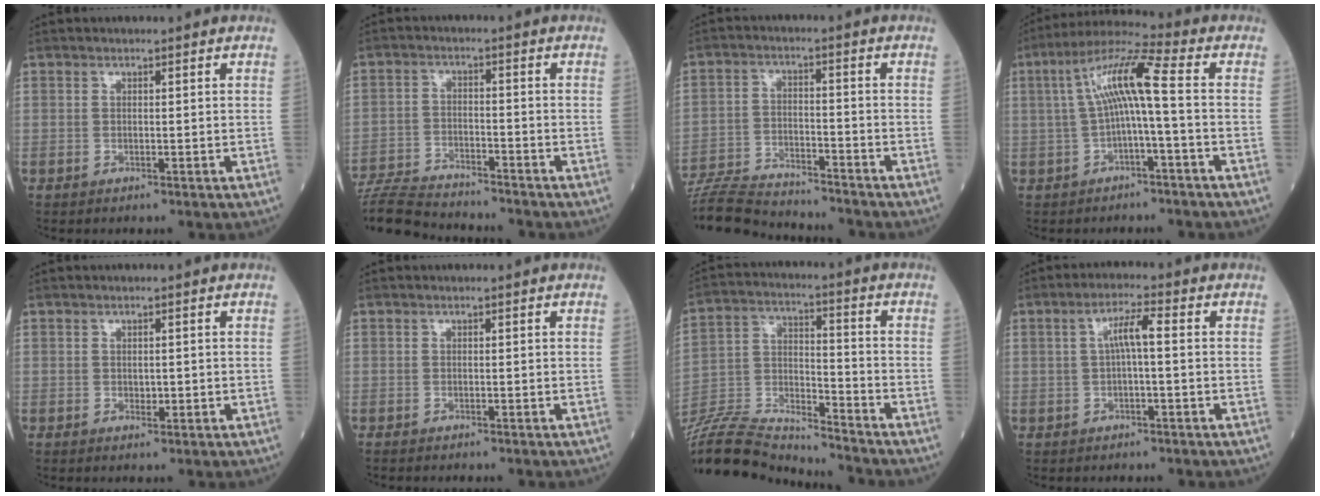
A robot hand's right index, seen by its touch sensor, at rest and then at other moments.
{"total": 13.7, "force": [-12.9, 1.5, 4.4], "torque": [-0.089, 0.000, -0.215]}
{"total": 15.3, "force": [-14.4, 1.6, 4.8], "torque": [-0.097, -0.002, -0.235]}
{"total": 9.5, "force": [0.0, 0.5, 9.5], "torque": [-0.182, 0.036, -0.001]}
{"total": 1.4, "force": [-0.3, 0.9, 1.1], "torque": [-0.020, -0.003, 0.000]}
{"total": 1.4, "force": [-1.2, 0.5, 0.6], "torque": [-0.017, -0.005, -0.016]}
{"total": 21.7, "force": [-20.3, 2.9, 7.2], "torque": [-0.193, -0.010, -0.357]}
{"total": 4.2, "force": [0.3, 0.6, 4.2], "torque": [-0.080, 0.014, 0.005]}